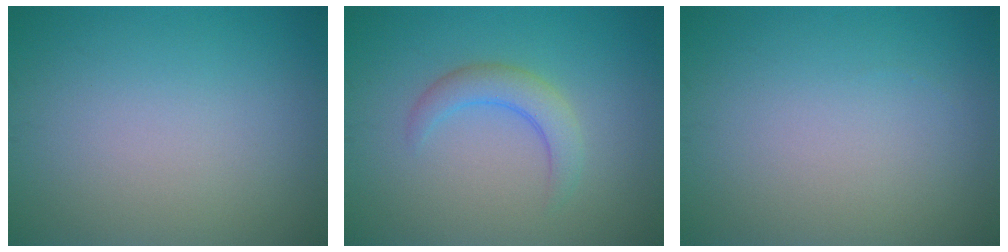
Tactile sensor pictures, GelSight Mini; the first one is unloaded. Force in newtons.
{"total": 2.8, "press": 2.8, "slide": 0.2}
{"total": 0.0}